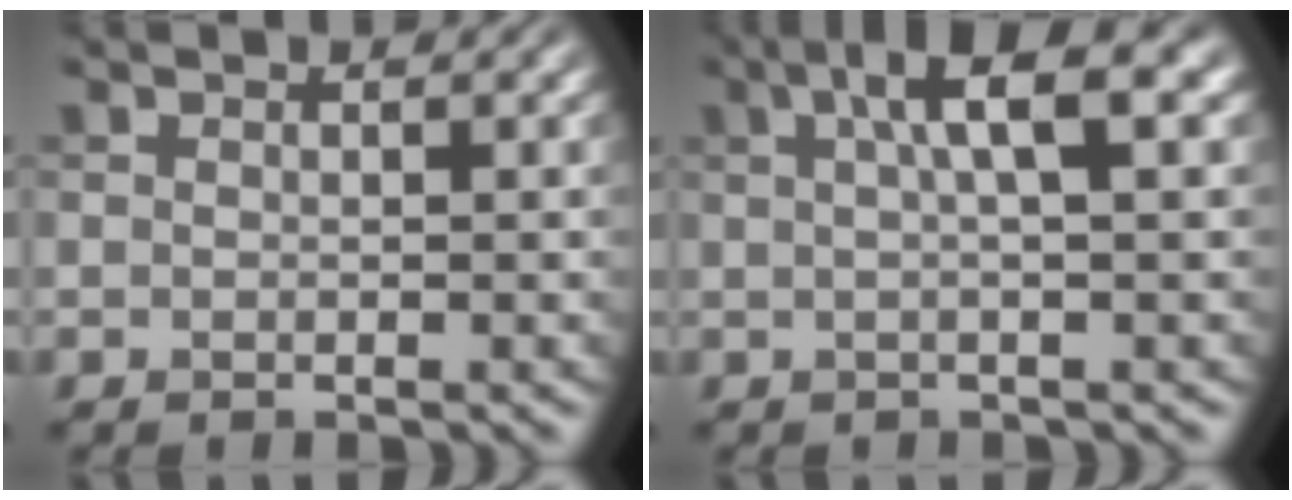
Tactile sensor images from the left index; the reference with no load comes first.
{"total": 5.6, "force": [1.9, 1.3, 5.1], "torque": [-0.069, 0.015, 0.023]}